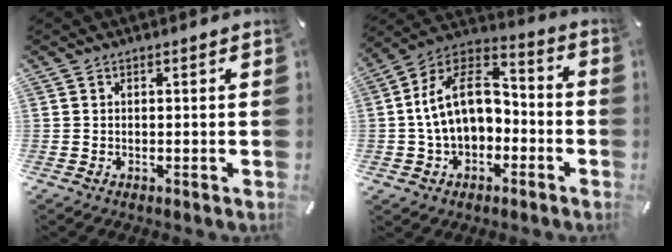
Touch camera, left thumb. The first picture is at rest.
{"total": 15.7, "force": [-1.2, 11.4, 10.7], "torque": [-0.215, 0.019, -0.024]}